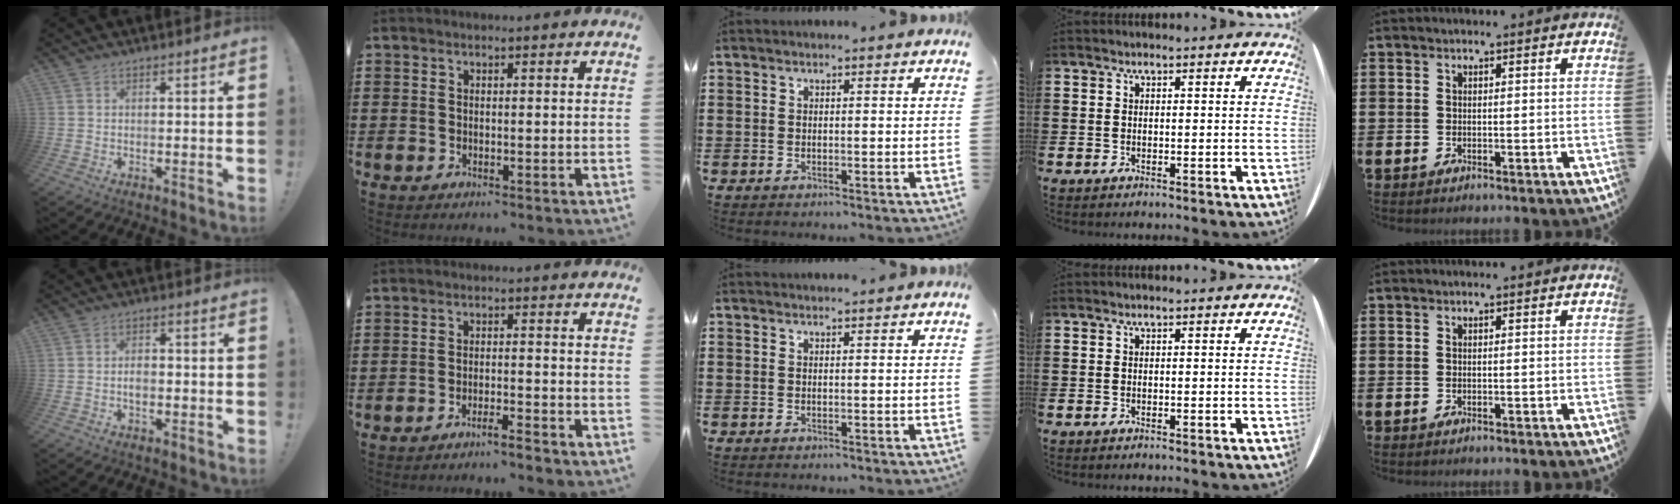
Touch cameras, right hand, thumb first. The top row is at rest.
{"thumb": {"total": 2.8, "force": [-1.0, 1.7, 1.9], "torque": [-0.024, 0.005, -0.021]}, "index": {"total": 2.5, "force": [-2.4, -0.3, 0.7], "torque": [-0.015, -0.001, -0.049]}, "middle": {"total": 0.8, "force": [0.8, -0.2, 0.1], "torque": [-0.004, -0.002, 0.016]}}